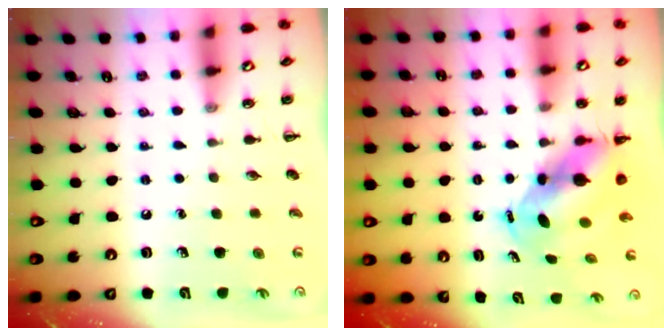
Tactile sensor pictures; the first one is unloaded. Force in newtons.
{"total": 6.8, "press": 6.6, "slide": 1.7}